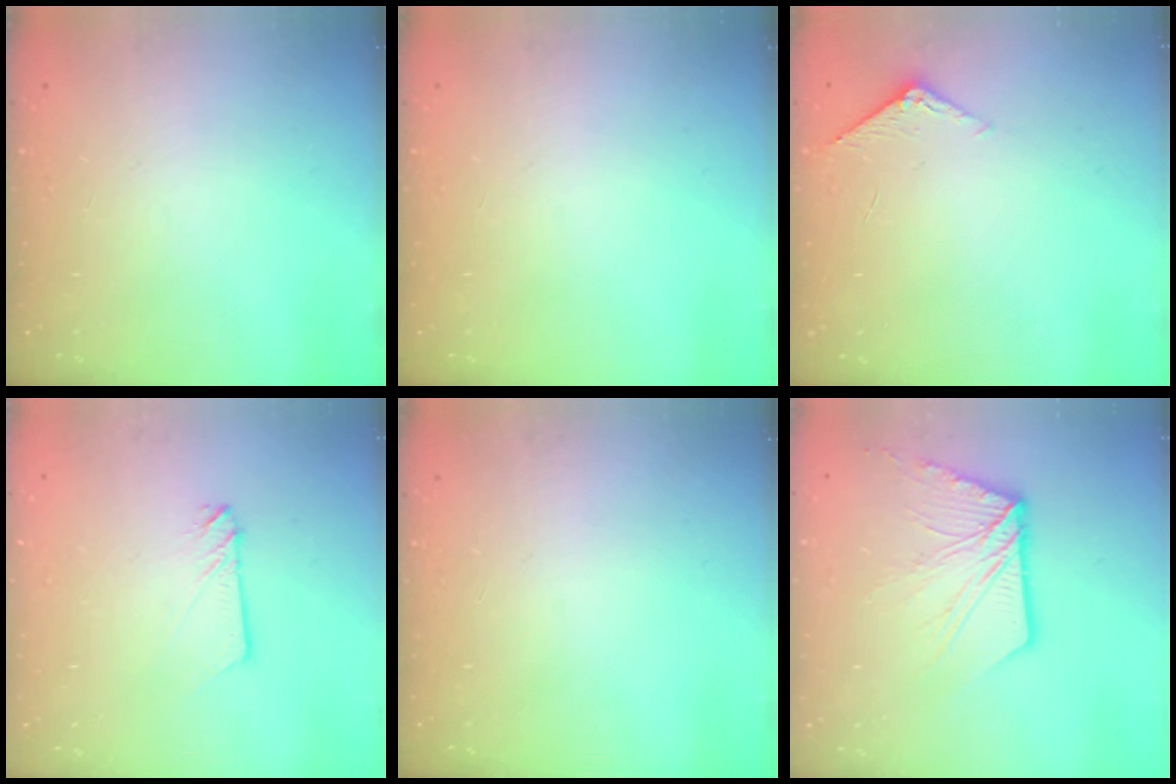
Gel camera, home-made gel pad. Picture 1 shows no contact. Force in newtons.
{"total": 0.0}
{"total": 5.0, "press": 4.9, "slide": 0.5}
{"total": 2.4, "press": 2.4, "slide": 0.2}
{"total": 0.0}
{"total": 12.9, "press": 12.8, "slide": 1.4}